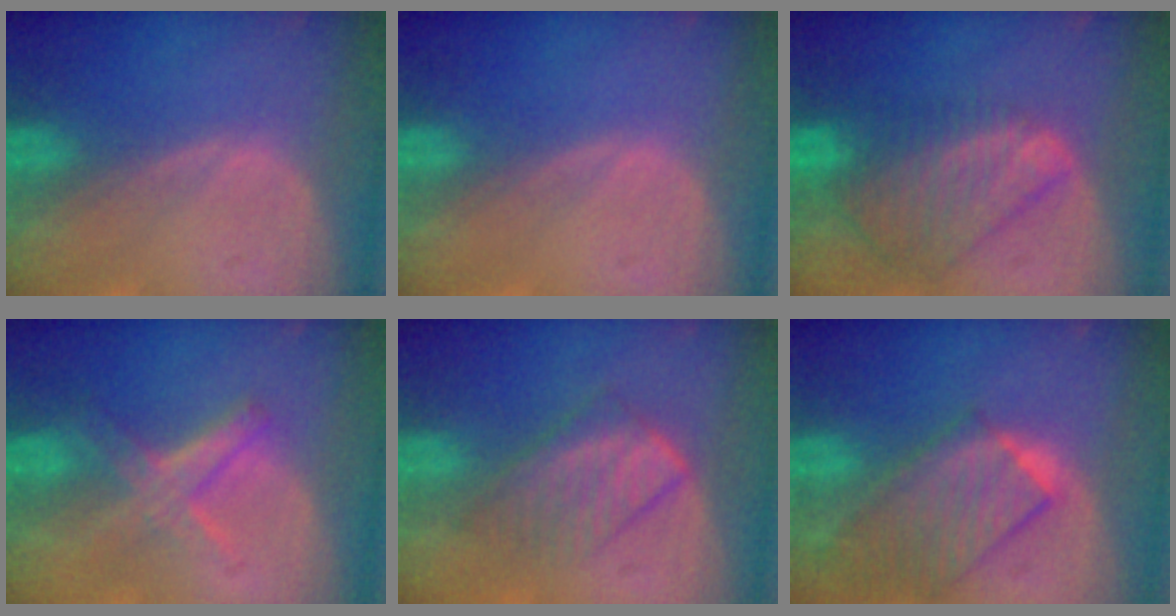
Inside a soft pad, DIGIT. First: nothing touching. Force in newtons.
{"total": 0.0}
{"total": 9.0, "press": 7.7, "slide": 4.6}
{"total": 5.8, "press": 5.5, "slide": 1.8}
{"total": 6.2, "press": 5.8, "slide": 2.3}
{"total": 9.8, "press": 8.6, "slide": 4.7}